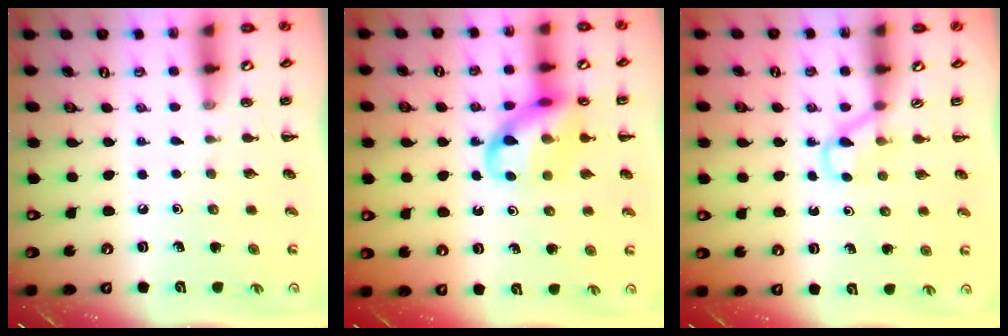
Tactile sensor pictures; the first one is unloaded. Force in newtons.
{"total": 13.1, "press": 12.9, "slide": 2.3}
{"total": 2.6, "press": 2.4, "slide": 0.9}